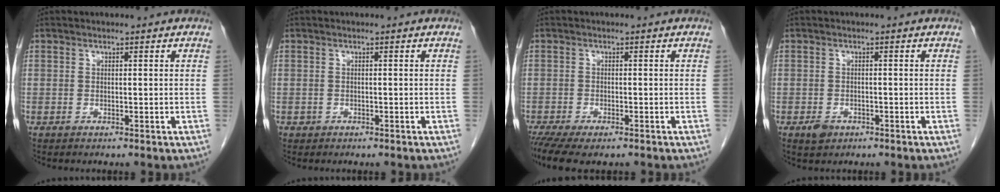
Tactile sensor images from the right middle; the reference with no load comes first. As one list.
[{"total": 0.6, "force": [-0.3, 0.5, 0.0], "torque": [-0.005, 0.004, -0.005]}, {"total": 8.1, "force": [-6.1, 2.6, 4.5], "torque": [-0.076, -0.013, -0.096]}, {"total": 2.1, "force": [-1.2, 1.4, 0.9], "torque": [-0.017, 0.002, -0.013]}]